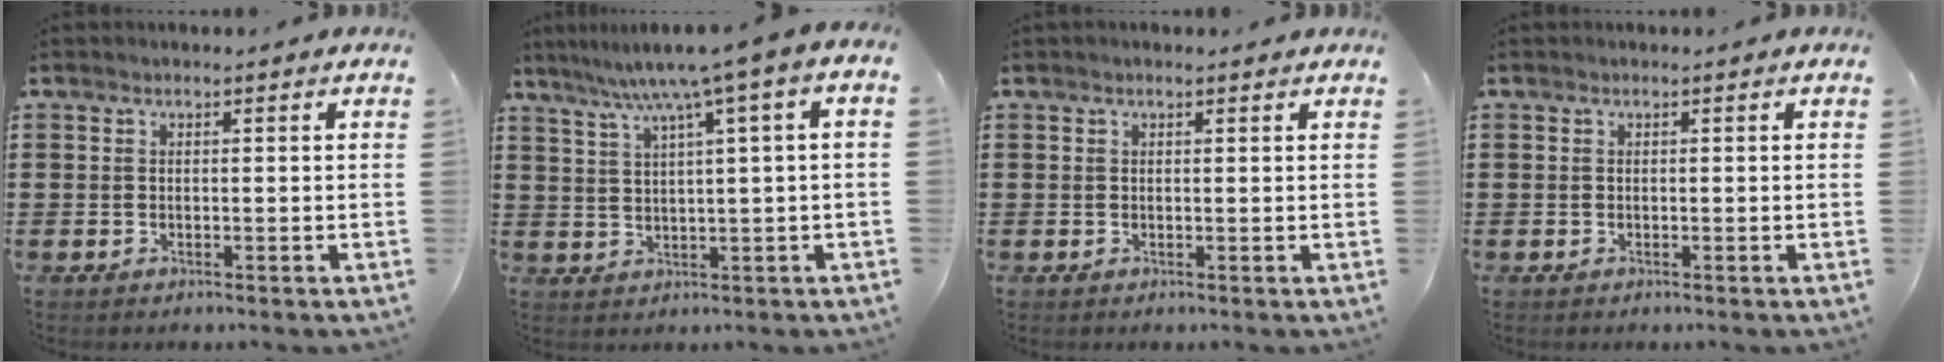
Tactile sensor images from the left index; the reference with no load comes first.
{"total": 6.3, "force": [2.9, -0.2, 5.6], "torque": [-0.116, -0.018, 0.043]}
{"total": 0.5, "force": [0.4, 0.3, 0.2], "torque": [-0.005, 0.003, 0.007]}
{"total": 0.0}